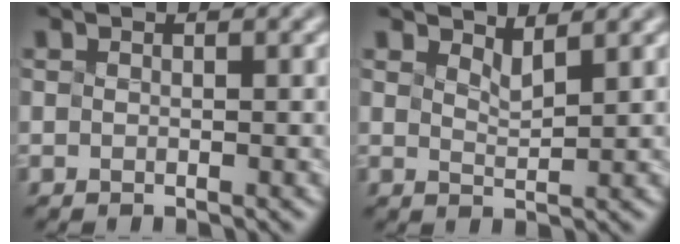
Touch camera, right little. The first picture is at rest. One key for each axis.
{"total": 1.3, "fx": 1.3, "fy": -0.3, "fz": 0.0, "tx": -0.004, "ty": 0.007, "tz": 0.040}